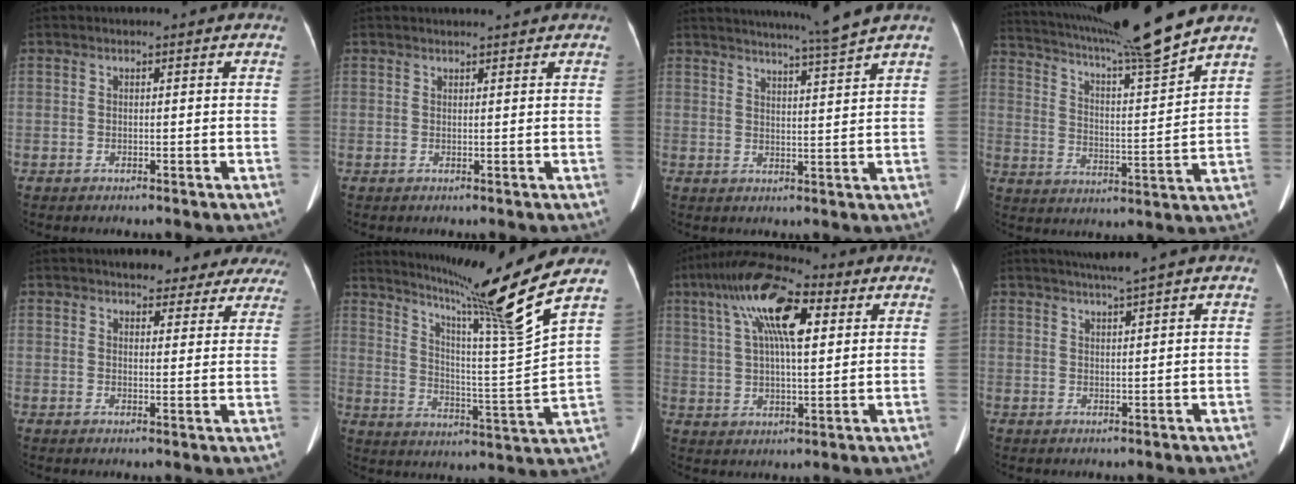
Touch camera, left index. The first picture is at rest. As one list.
[{"total": 1.7, "force": [1.7, -0.1, 0.5], "torque": [-0.006, 0.010, 0.027]}, {"total": 7.5, "force": [6.6, -2.2, 3.0], "torque": [-0.045, -0.012, 0.094]}, {"total": 16.6, "force": [14.6, -1.8, 7.7], "torque": [-0.143, -0.026, 0.228]}, {"total": 11.3, "force": [9.9, 4.2, 3.5], "torque": [-0.003, 0.003, 0.094]}, {"total": 15.9, "force": [12.4, -4.2, 9.1], "torque": [-0.149, -0.054, 0.188]}, {"total": 14.4, "force": [5.7, 4.3, 12.6], "torque": [-0.242, 0.036, 0.097]}, {"total": 3.9, "force": [3.0, -1.0, 2.2], "torque": [-0.034, 0.007, 0.053]}]